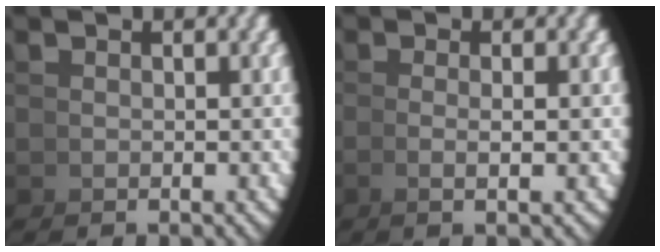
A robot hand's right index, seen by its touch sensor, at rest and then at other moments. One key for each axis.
{"total": 2.1, "fx": -0.2, "fy": -0.7, "fz": 1.9, "tx": -0.035, "ty": 0.002, "tz": -0.002}